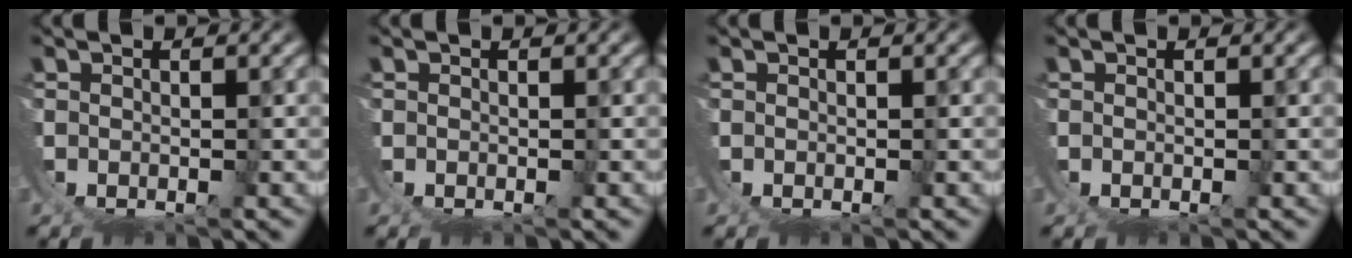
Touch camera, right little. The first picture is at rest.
{"total": 0.0}
{"total": 0.0}
{"total": 0.0}